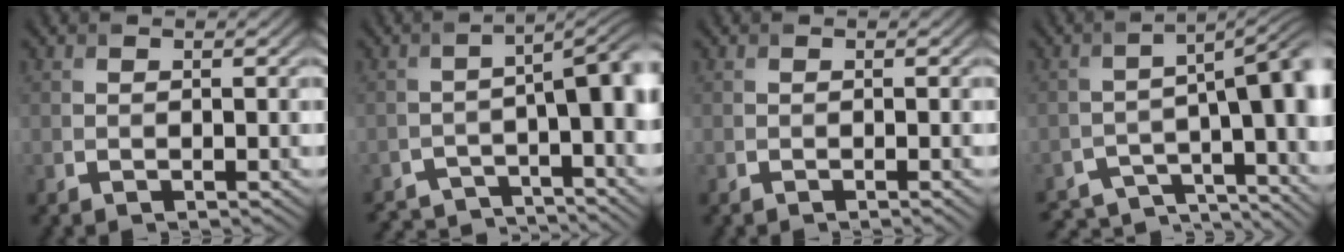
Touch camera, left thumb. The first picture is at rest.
{"total": 7.9, "force": [-5.3, 1.9, 5.5], "torque": [-0.074, -0.006, -0.079]}
{"total": 0.7, "force": [-0.2, 0.2, 0.6], "torque": [-0.006, 0.002, -0.007]}
{"total": 10.3, "force": [-7.2, 3.0, 6.7], "torque": [-0.098, -0.013, -0.098]}